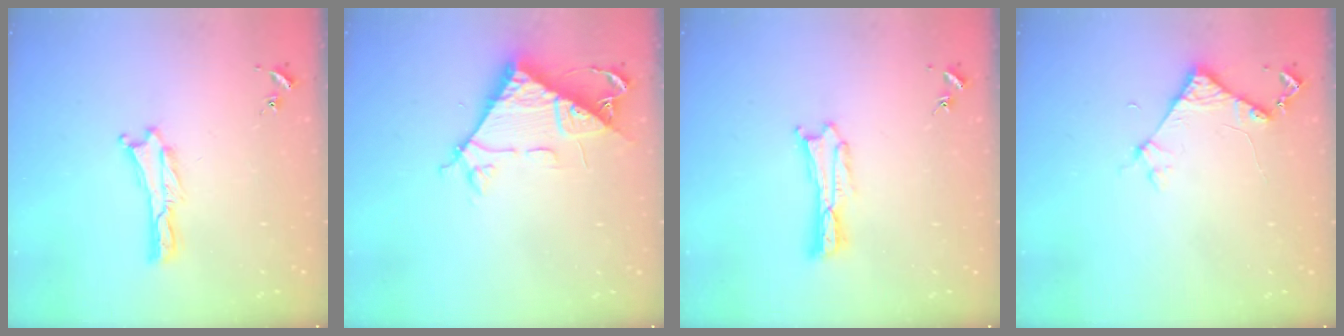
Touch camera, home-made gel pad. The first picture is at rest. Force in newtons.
{"total": 8.5, "press": 8.4, "slide": 0.7}
{"total": 0.9, "press": 0.9, "slide": 0.2}
{"total": 3.1, "press": 3.1, "slide": 0.2}